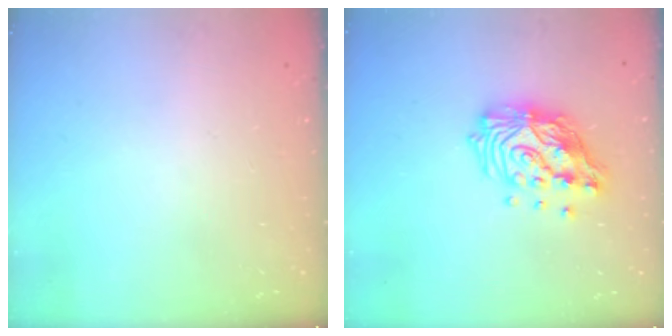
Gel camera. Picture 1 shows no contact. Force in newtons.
{"total": 15.2, "press": 15.1, "slide": 2.0}